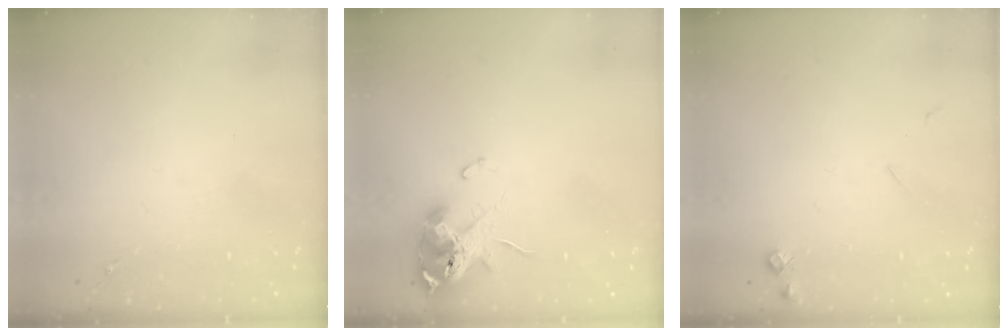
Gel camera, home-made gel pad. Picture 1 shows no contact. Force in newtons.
{"total": 11.2, "press": 11.2, "slide": 1.3}
{"total": 5.6, "press": 5.6, "slide": 0.8}